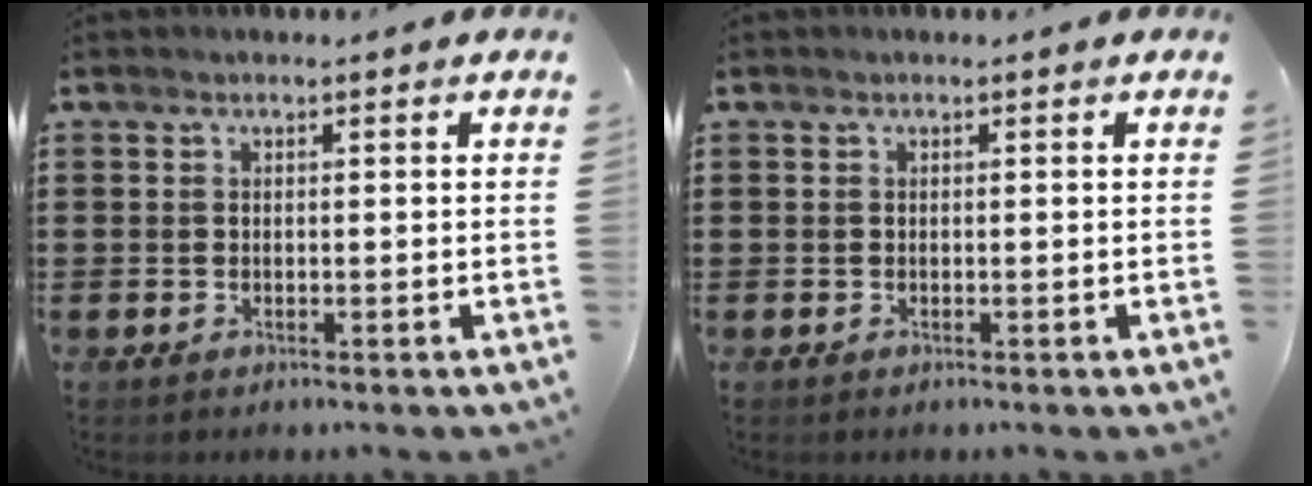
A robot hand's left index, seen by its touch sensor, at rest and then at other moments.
{"total": 0.0}